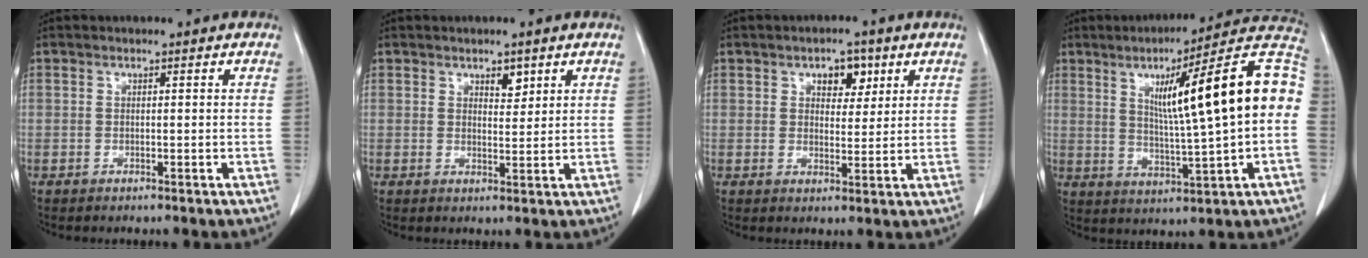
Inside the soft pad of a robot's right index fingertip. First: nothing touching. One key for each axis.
{"total": 2.6, "fx": 1.6, "fy": 1.2, "fz": 1.6, "tx": -0.022, "ty": -0.004, "tz": 0.028}
{"total": 4.6, "fx": 2.3, "fy": 2.6, "fz": 3.0, "tx": -0.038, "ty": 0.006, "tz": 0.034}
{"total": 19.6, "fx": 2.7, "fy": 0.9, "fz": 19.4, "tx": -0.273, "ty": 0.031, "tz": 0.032}